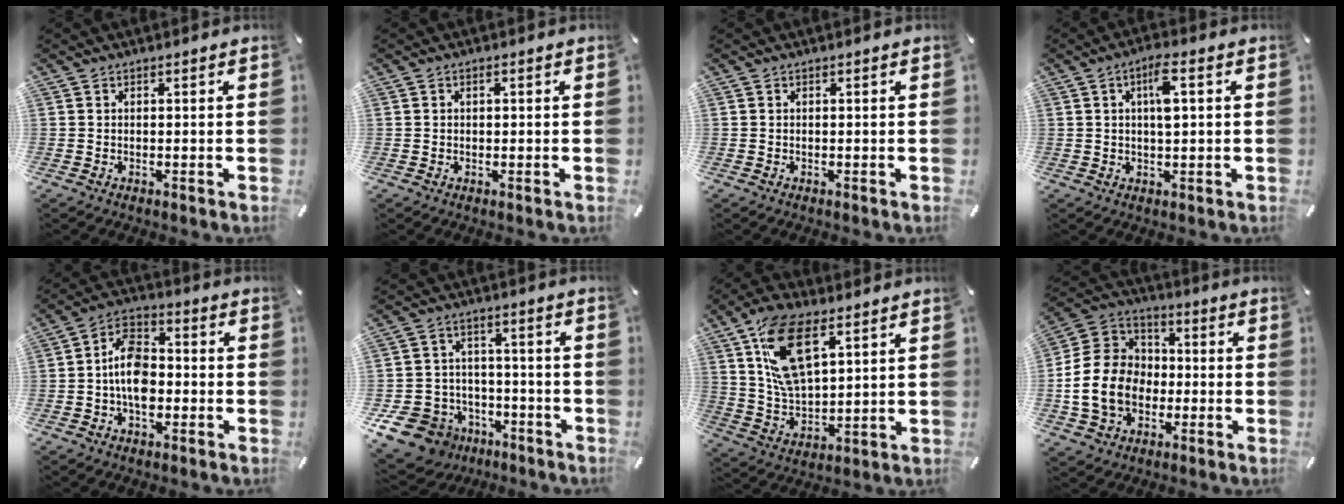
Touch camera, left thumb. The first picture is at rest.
{"total": 0.8, "force": [0.1, 0.6, 0.5], "torque": [-0.011, 0.005, 0.001]}
{"total": 0.0}
{"total": 5.9, "force": [1.5, 1.7, 5.5], "torque": [-0.101, 0.004, 0.022]}
{"total": 10.3, "force": [-2.2, 6.6, 7.5], "torque": [-0.135, 0.022, -0.037]}
{"total": 12.4, "force": [-6.8, 9.6, 3.8], "torque": [-0.093, 0.052, -0.116]}
{"total": 15.8, "force": [7.6, 7.9, 11.3], "torque": [-0.248, -0.016, 0.136]}
{"total": 15.0, "force": [-3.3, 12.6, 7.5], "torque": [-0.175, 0.028, -0.063]}